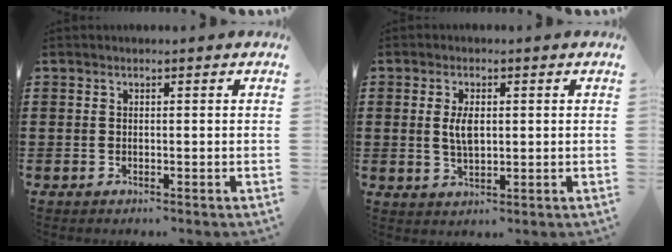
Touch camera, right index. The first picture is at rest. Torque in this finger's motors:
{"motor_torque": [0.52, 0.28, 0.13, 0.11]}